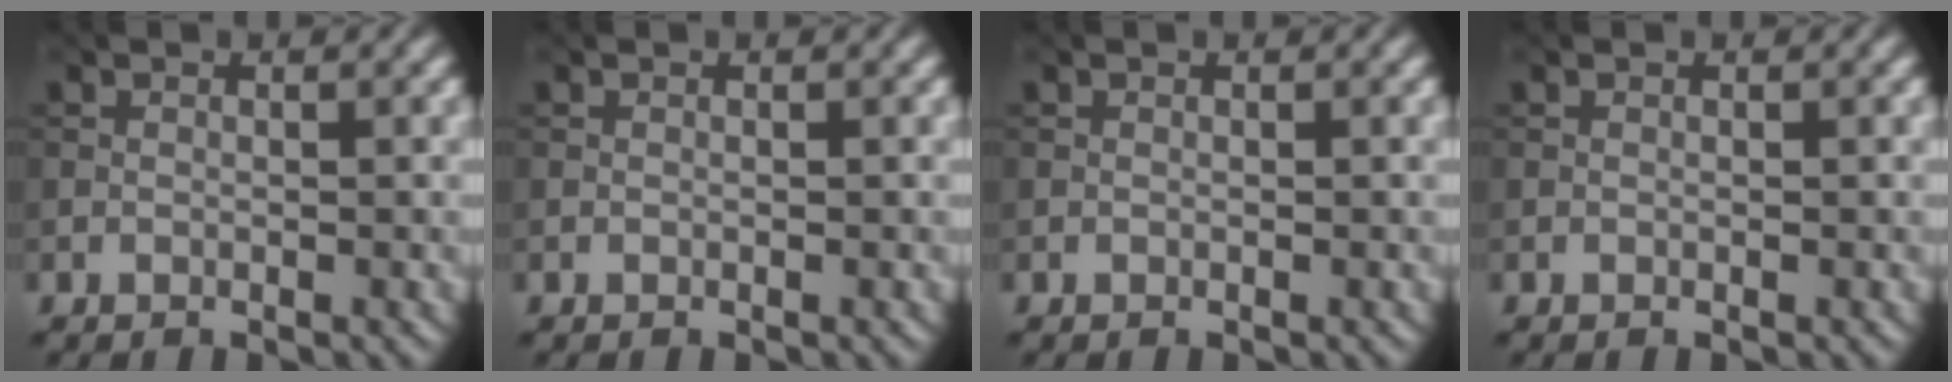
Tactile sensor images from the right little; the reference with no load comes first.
{"total": 0.0}
{"total": 0.0}
{"total": 0.0}